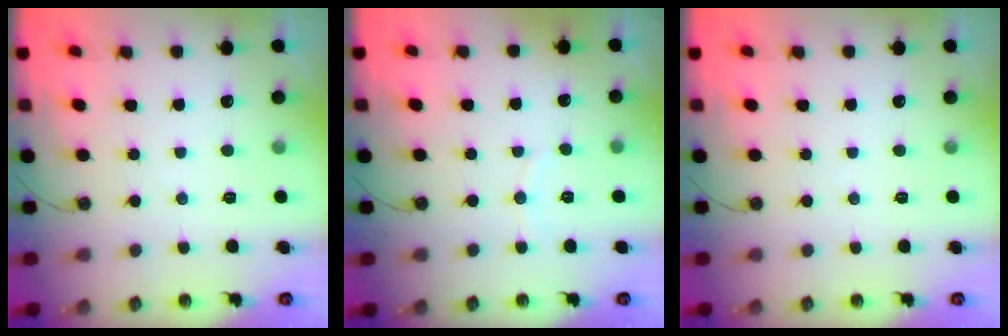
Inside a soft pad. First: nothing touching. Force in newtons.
{"total": 3.1, "press": 3.0, "slide": 0.4}
{"total": 0.0}